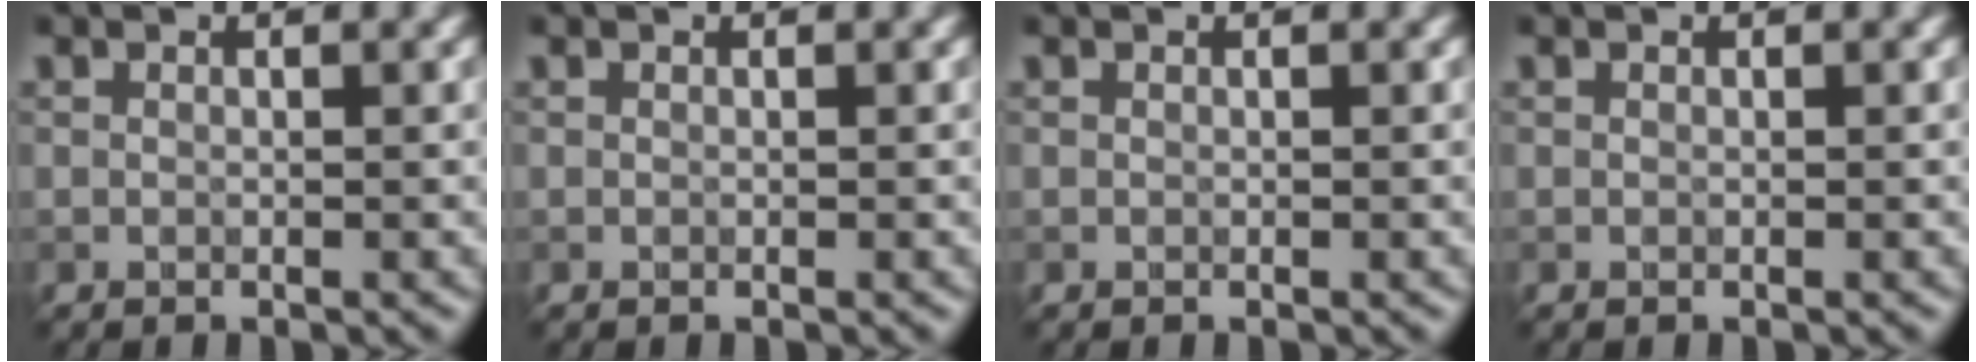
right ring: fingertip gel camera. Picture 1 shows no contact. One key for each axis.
{"total": 0.0}
{"total": 0.0}
{"total": 0.0}